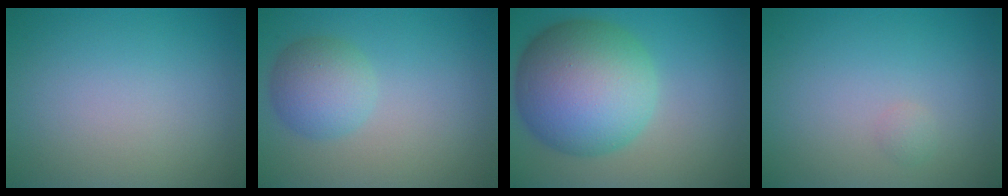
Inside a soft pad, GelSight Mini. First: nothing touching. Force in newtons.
{"total": 3.6, "press": 3.6, "slide": 0.1}
{"total": 11.9, "press": 11.9, "slide": 0.2}
{"total": 0.6, "press": 0.6, "slide": 0.0}